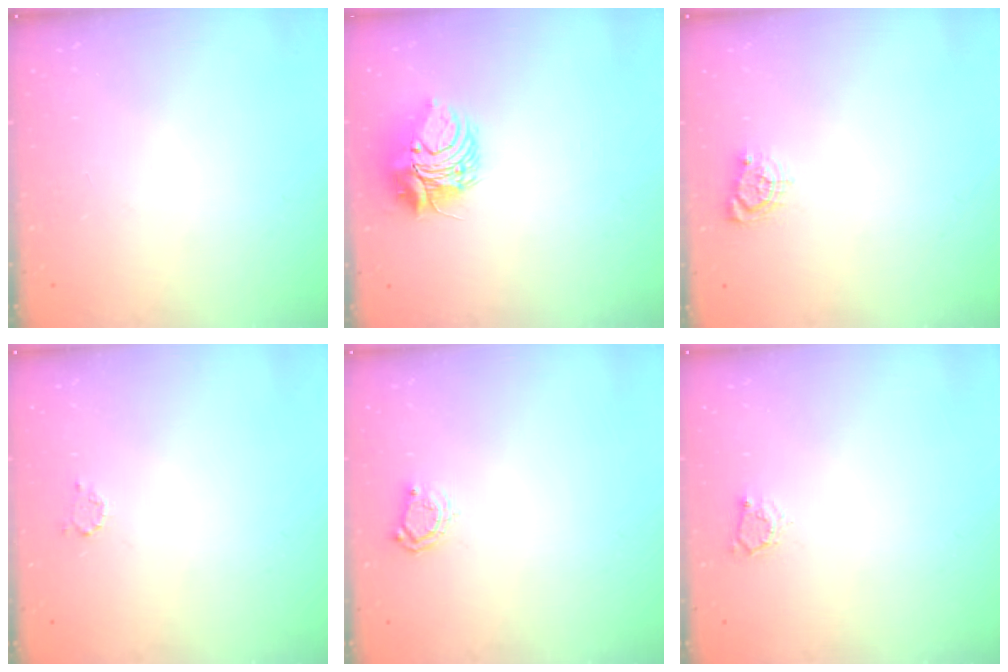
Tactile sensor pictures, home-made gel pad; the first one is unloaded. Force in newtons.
{"total": 9.2, "press": 9.2, "slide": 0.4}
{"total": 4.3, "press": 4.2, "slide": 0.4}
{"total": 2.3, "press": 2.3, "slide": 0.3}
{"total": 5.5, "press": 5.4, "slide": 0.6}
{"total": 2.9, "press": 2.9, "slide": 0.4}